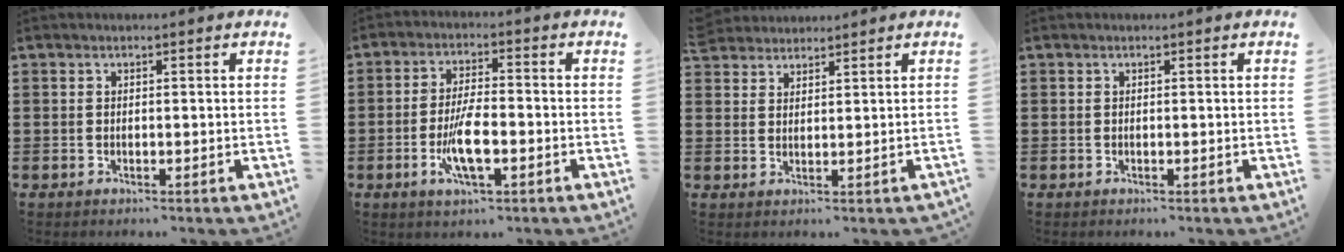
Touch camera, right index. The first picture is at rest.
{"total": 7.4, "force": [-2.4, 2.3, 6.7], "torque": [-0.143, -0.010, -0.048]}
{"total": 2.6, "force": [2.5, 0.7, -0.4], "torque": [0.000, 0.001, 0.049]}
{"total": 0.0}